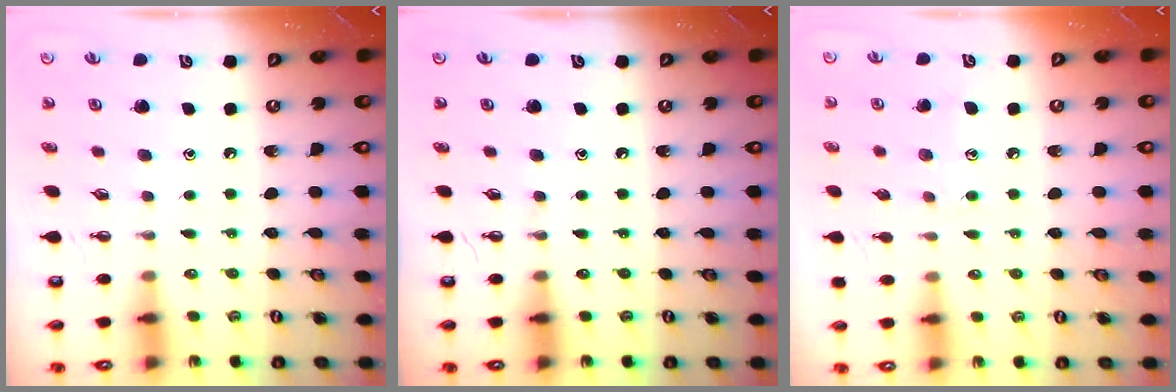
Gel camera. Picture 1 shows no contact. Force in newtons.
{"total": 0.0}
{"total": 7.0, "press": 7.0, "slide": 0.6}